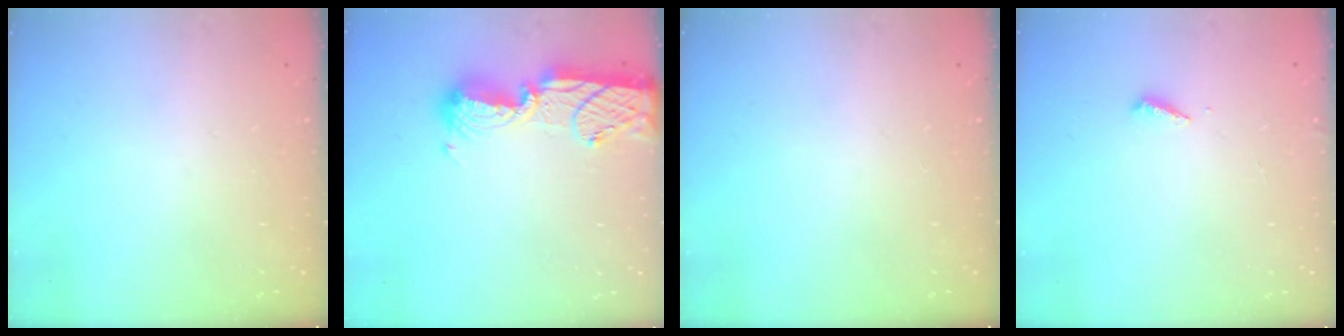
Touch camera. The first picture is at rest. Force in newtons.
{"total": 15.3, "press": 14.8, "slide": 4.0}
{"total": 0.0}
{"total": 2.0, "press": 2.0, "slide": 0.2}